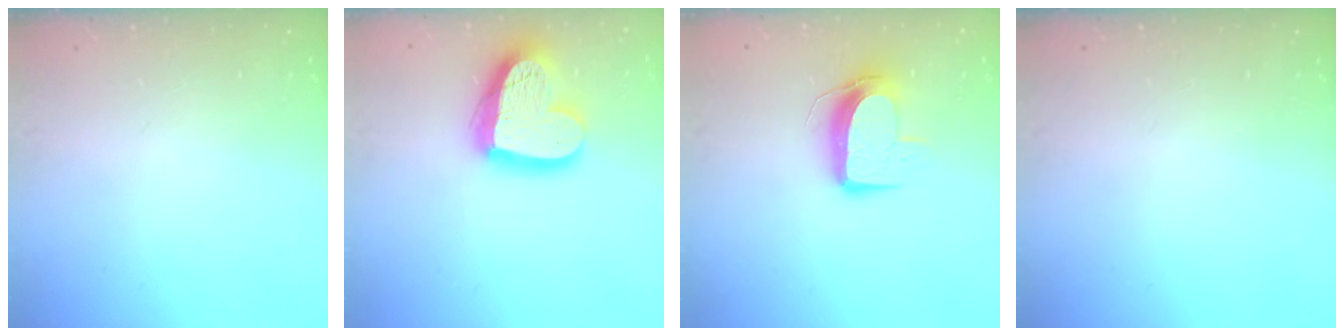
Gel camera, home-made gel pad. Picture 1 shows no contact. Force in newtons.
{"total": 18.8, "press": 18.7, "slide": 1.9}
{"total": 9.7, "press": 9.7, "slide": 0.4}
{"total": 0.0}